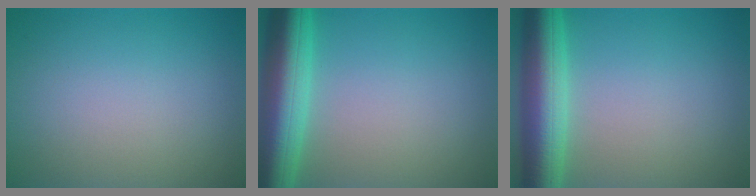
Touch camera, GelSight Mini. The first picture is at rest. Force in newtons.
{"total": 8.1, "press": 8.1, "slide": 0.6}
{"total": 7.3, "press": 7.3, "slide": 0.2}